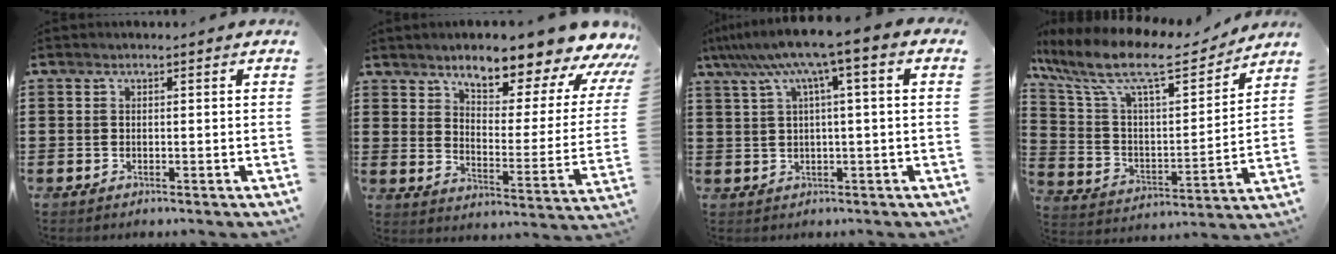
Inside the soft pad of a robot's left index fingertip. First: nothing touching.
{"total": 9.1, "force": [8.2, 1.4, 3.6], "torque": [-0.066, -0.071, 0.134]}
{"total": 8.0, "force": [2.7, 0.2, 7.5], "torque": [-0.155, -0.010, 0.040]}
{"total": 12.6, "force": [9.7, 2.8, 7.6], "torque": [-0.190, -0.055, 0.162]}